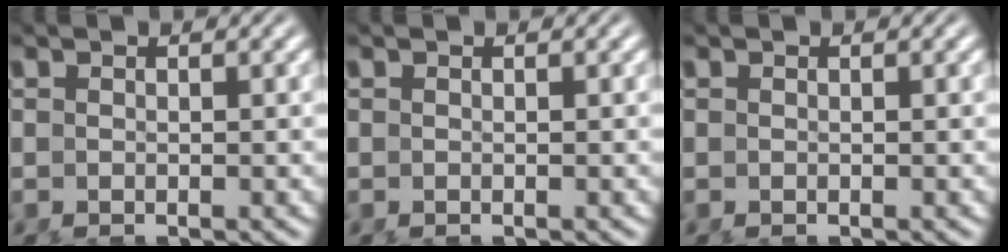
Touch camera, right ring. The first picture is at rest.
{"total": 0.0}
{"total": 0.0}